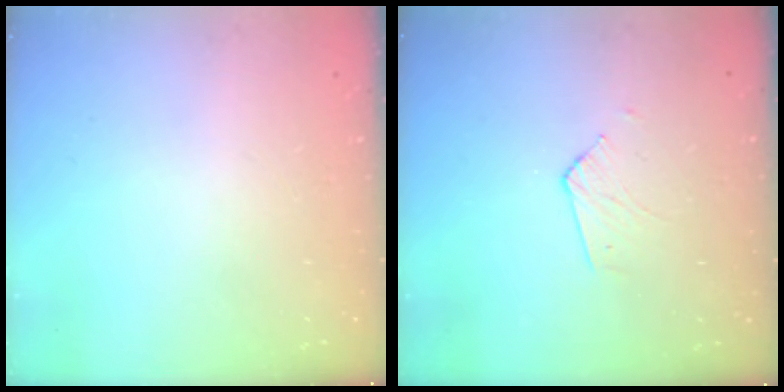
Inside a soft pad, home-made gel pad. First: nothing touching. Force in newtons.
{"total": 2.7, "press": 2.7, "slide": 0.2}